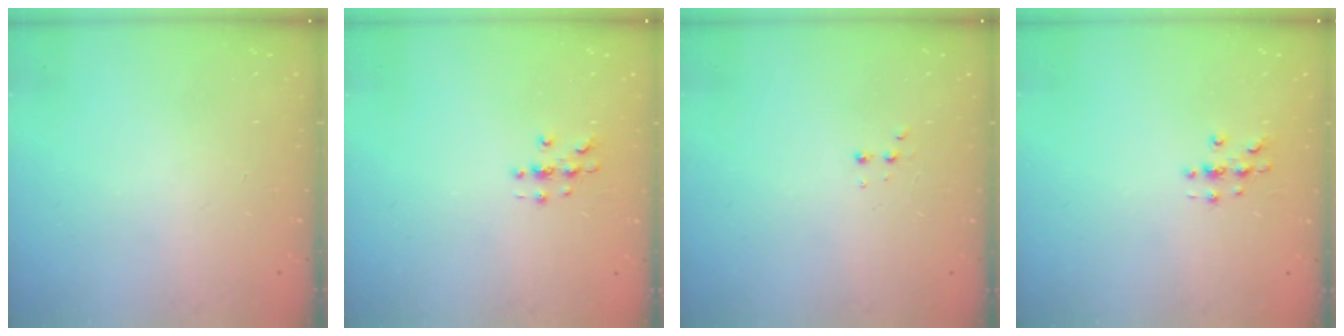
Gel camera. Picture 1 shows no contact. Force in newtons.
{"total": 2.9, "press": 2.9, "slide": 0.3}
{"total": 2.5, "press": 2.4, "slide": 0.8}
{"total": 2.7, "press": 2.7, "slide": 0.3}